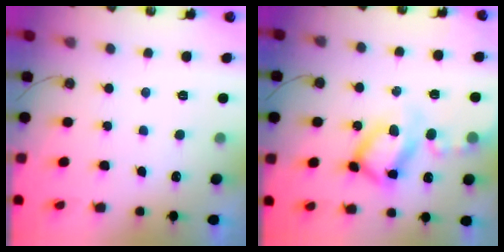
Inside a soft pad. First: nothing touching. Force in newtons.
{"total": 12.9, "press": 12.9, "slide": 1.2}